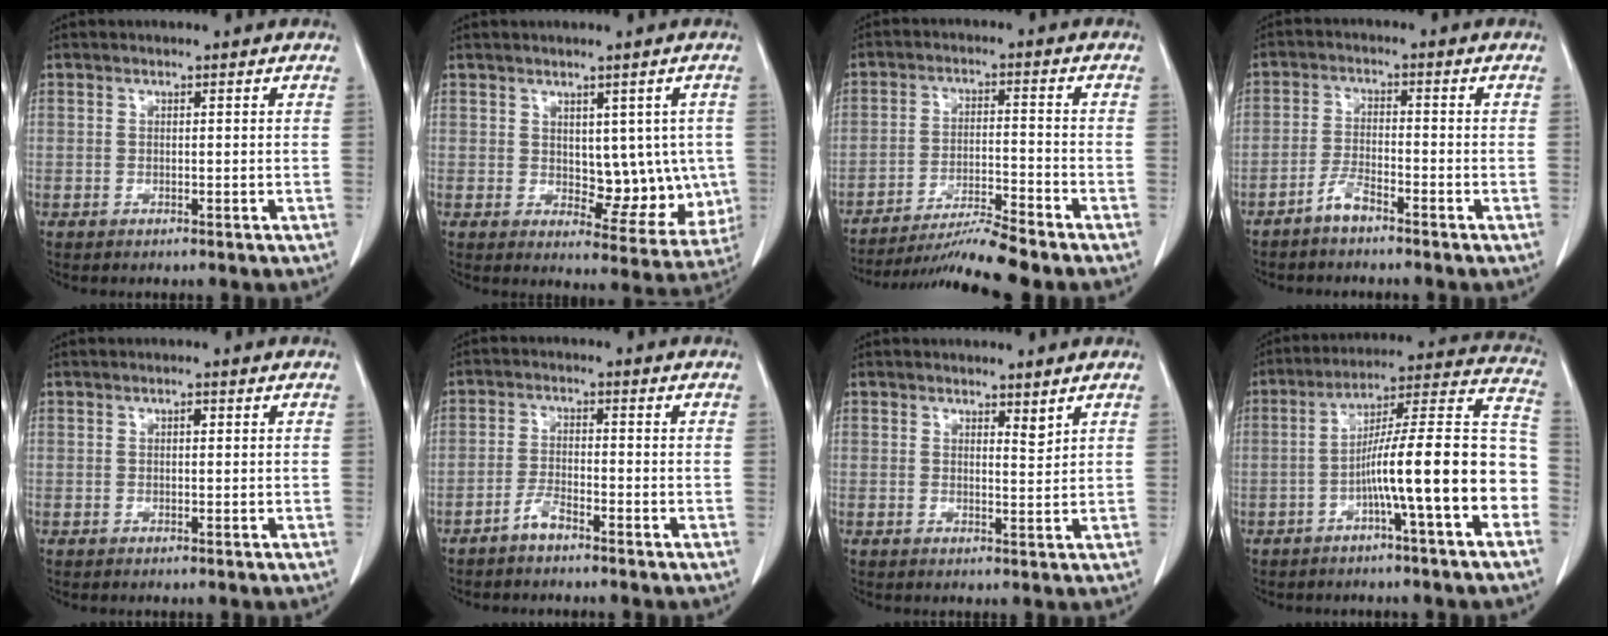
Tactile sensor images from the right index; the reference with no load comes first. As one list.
[{"total": 8.3, "force": [0.5, 4.8, 6.8], "torque": [-0.062, 0.000, 0.022]}, {"total": 9.2, "force": [-8.3, -1.8, 3.5], "torque": [-0.054, -0.013, -0.147]}, {"total": 3.4, "force": [-2.8, 0.6, 1.8], "torque": [-0.041, 0.002, -0.059]}, {"total": 0.7, "force": [0.2, 0.4, 0.6], "torque": [-0.010, 0.002, 0.001]}, {"total": 2.8, "force": [-2.4, 0.4, 1.5], "torque": [-0.033, 0.001, -0.049]}, {"total": 1.7, "force": [1.5, 0.3, 0.9], "torque": [-0.016, -0.011, 0.024]}, {"total": 16.2, "force": [-4.7, 0.6, 15.4], "torque": [-0.222, 0.035, -0.077]}]